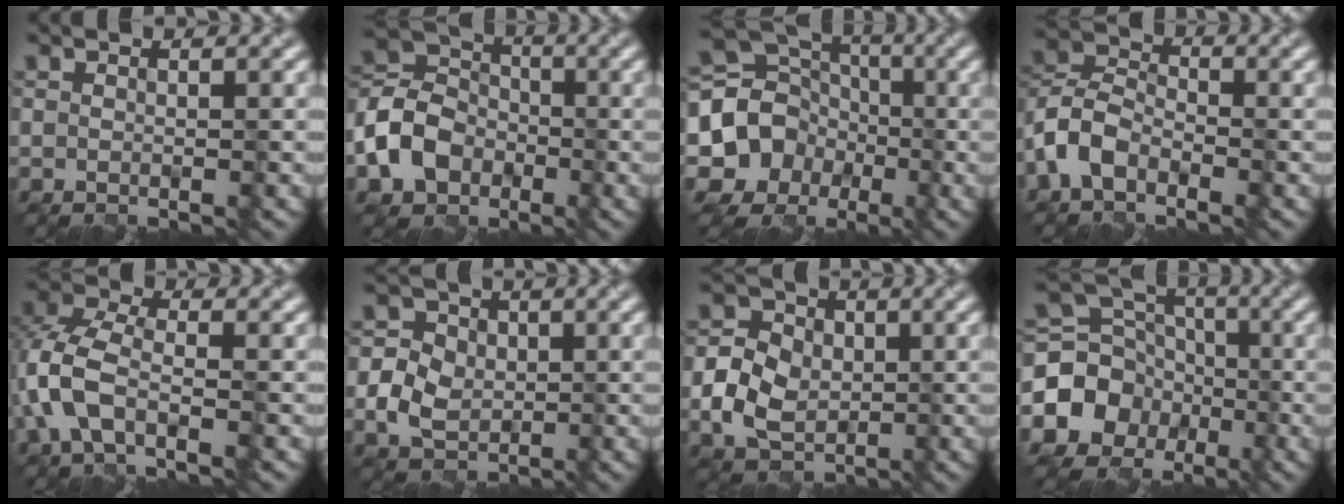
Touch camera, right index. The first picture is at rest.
{"total": 6.9, "force": [-2.7, 5.5, 3.2], "torque": [-0.067, 0.008, -0.071]}
{"total": 11.8, "force": [-1.9, 10.9, 4.1], "torque": [-0.108, 0.019, -0.061]}
{"total": 5.0, "force": [-2.8, 3.0, 2.9], "torque": [-0.060, 0.007, -0.065]}
{"total": 5.4, "force": [-1.8, 2.9, 4.1], "torque": [-0.107, 0.007, -0.044]}
{"total": 5.0, "force": [-0.3, 4.5, 2.2], "torque": [-0.040, 0.008, -0.016]}
{"total": 5.4, "force": [-0.8, 4.5, 3.0], "torque": [-0.060, -0.001, -0.014]}
{"total": 7.2, "force": [-2.2, 6.2, 2.7], "torque": [-0.047, 0.002, -0.061]}